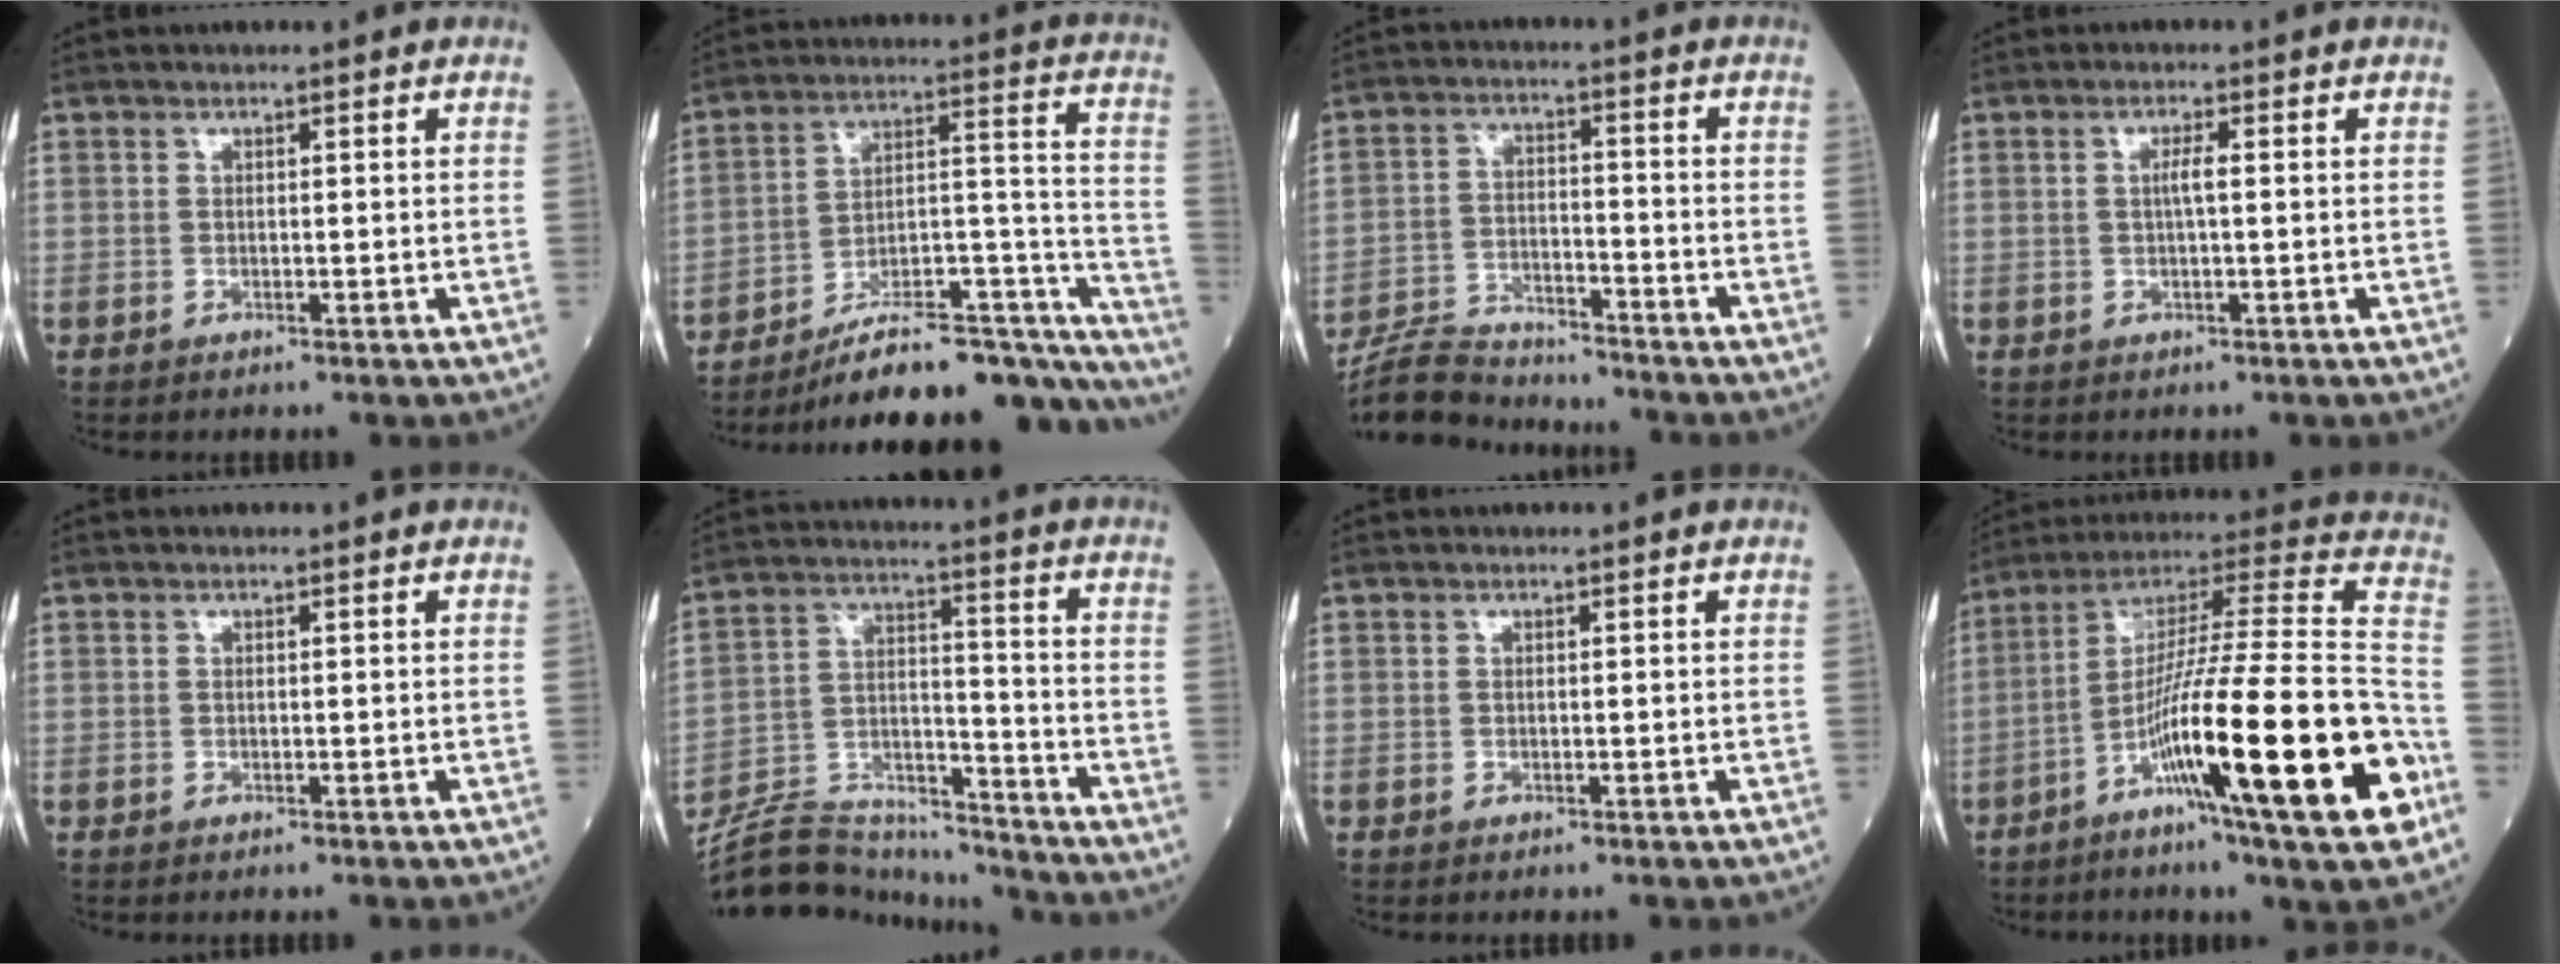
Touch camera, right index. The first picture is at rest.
{"total": 27.0, "force": [-22.6, 5.9, 13.4], "torque": [-0.121, 0.043, -0.324]}
{"total": 9.7, "force": [-9.4, 1.8, 1.5], "torque": [-0.037, 0.003, -0.172]}
{"total": 2.7, "force": [0.2, 0.1, 2.7], "torque": [-0.055, 0.000, 0.003]}
{"total": 0.0}
{"total": 16.2, "force": [-15.8, 2.7, 2.8], "torque": [-0.060, 0.031, -0.262]}
{"total": 0.0}
{"total": 28.9, "force": [-10.3, 1.1, 26.9], "torque": [-0.403, -0.030, -0.180]}